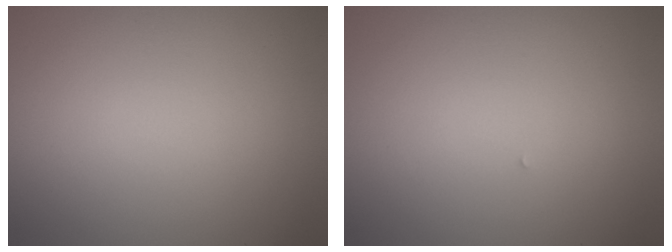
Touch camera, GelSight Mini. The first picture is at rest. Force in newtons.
{"total": 0.0}